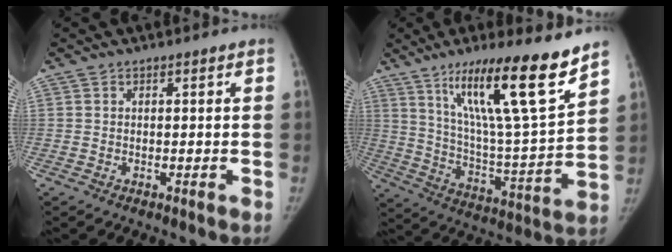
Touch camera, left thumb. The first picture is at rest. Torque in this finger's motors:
{"motor_torque": [1.14, -0.09, 1.46, -1.31, 0.53]}